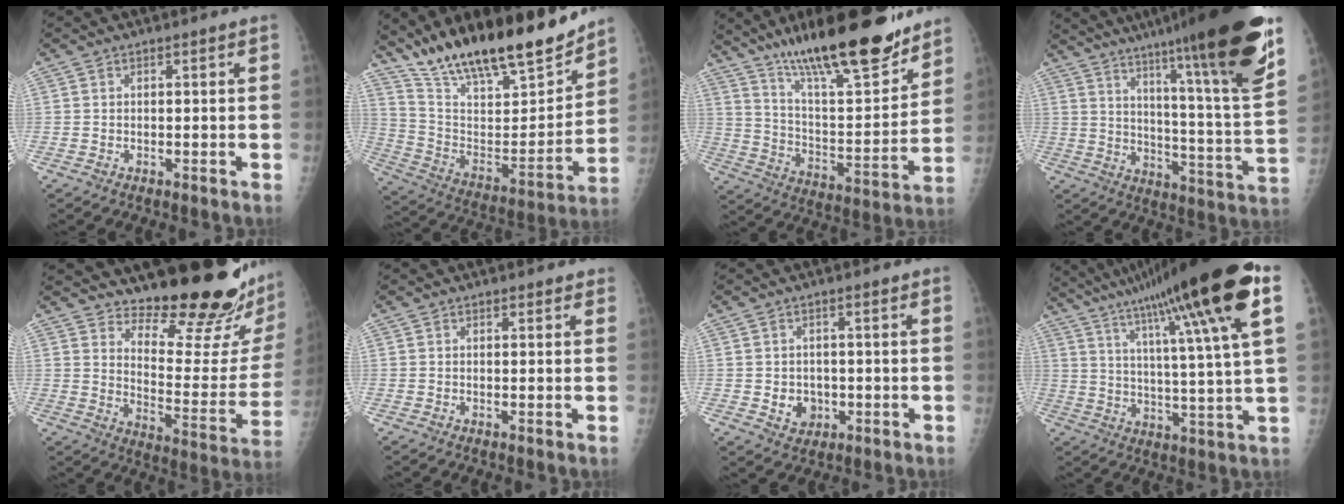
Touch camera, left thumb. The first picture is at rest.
{"total": 25.6, "force": [20.7, 6.7, 13.5], "torque": [-0.194, -0.087, 0.349]}
{"total": 25.3, "force": [18.6, 5.9, 16.2], "torque": [-0.234, -0.082, 0.307]}
{"total": 28.2, "force": [18.9, 1.6, 20.8], "torque": [-0.295, -0.090, 0.275]}
{"total": 21.5, "force": [18.9, 4.0, 9.5], "torque": [-0.096, -0.183, 0.256]}
{"total": 1.0, "force": [0.8, 0.5, 0.2], "torque": [0.005, -0.004, 0.007]}
{"total": 4.2, "force": [-0.6, 3.7, 1.9], "torque": [-0.009, 0.002, 0.001]}
{"total": 26.3, "force": [14.0, 2.4, 22.1], "torque": [-0.350, -0.012, 0.210]}